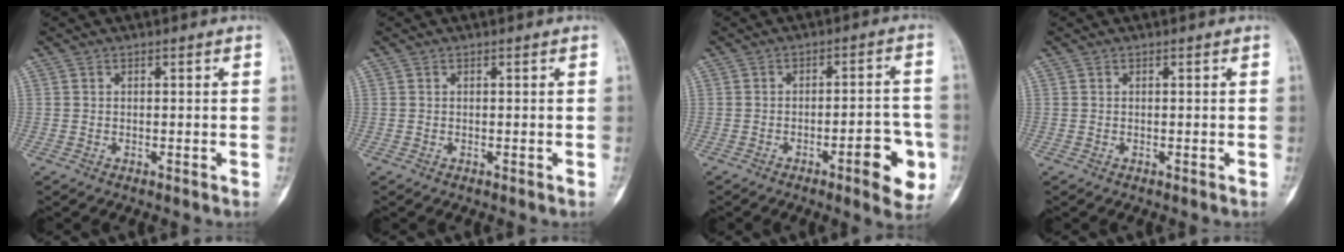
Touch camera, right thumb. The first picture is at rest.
{"total": 0.0}
{"total": 9.5, "force": [-3.7, 3.0, 8.2], "torque": [-0.085, 0.023, -0.047]}
{"total": 0.0}